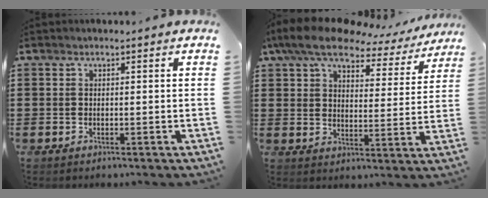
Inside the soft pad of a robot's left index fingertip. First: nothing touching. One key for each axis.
{"total": 8.4, "fx": 6.7, "fy": 3.0, "fz": 4.0, "tx": -0.092, "ty": -0.031, "tz": 0.115}